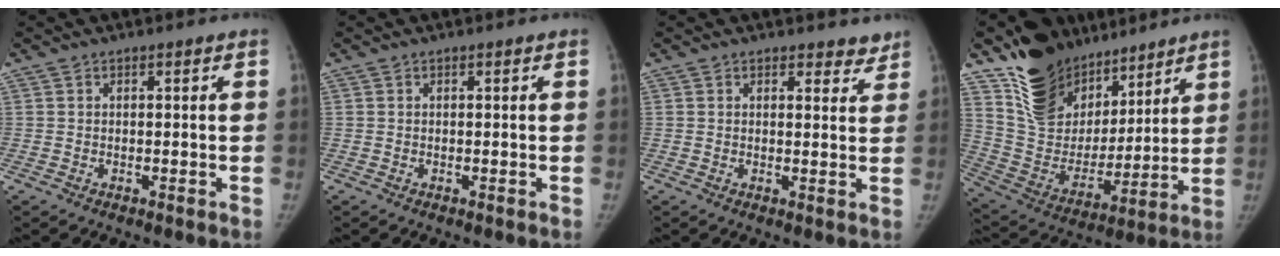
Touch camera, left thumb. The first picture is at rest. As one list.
[{"total": 0.0}, {"total": 3.3, "force": [2.8, 1.6, 0.7], "torque": [0.020, -0.017, 0.028]}, {"total": 22.3, "force": [15.0, 13.9, 9.0], "torque": [-0.105, -0.072, 0.269]}]